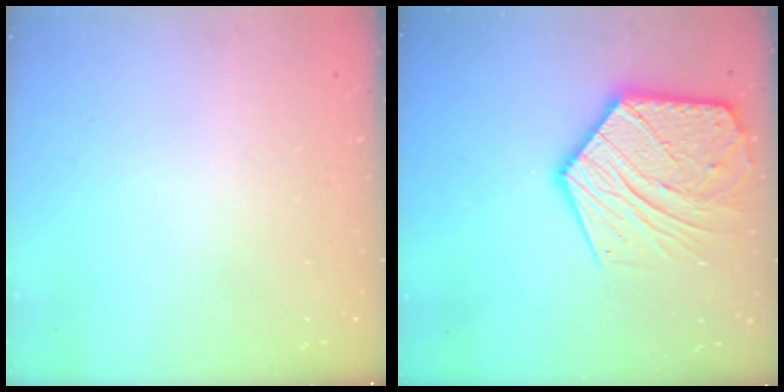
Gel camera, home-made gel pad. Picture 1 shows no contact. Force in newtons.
{"total": 18.6, "press": 18.6, "slide": 1.5}